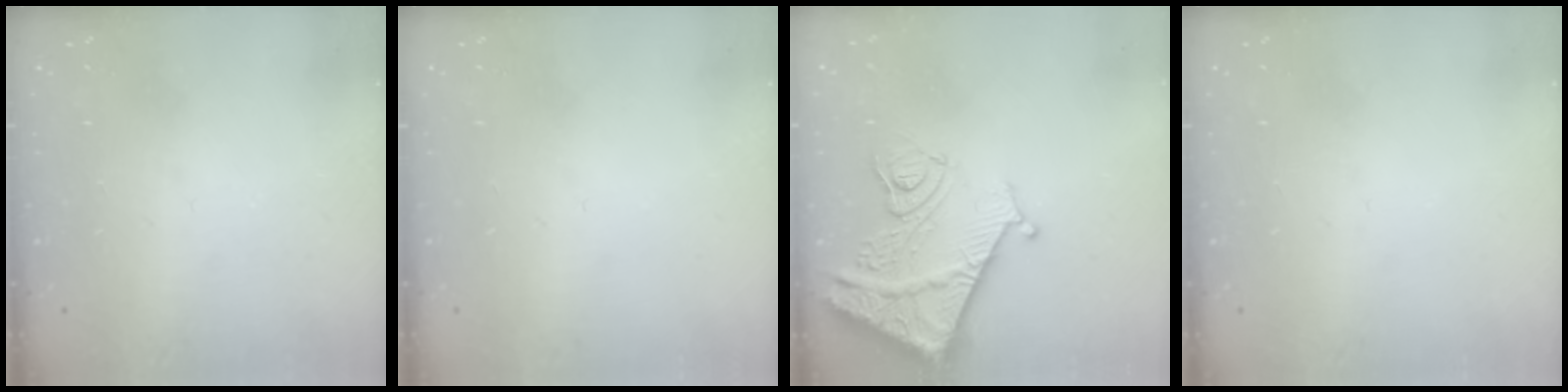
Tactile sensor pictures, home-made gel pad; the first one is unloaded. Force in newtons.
{"total": 0.0}
{"total": 13.8, "press": 13.8, "slide": 1.4}
{"total": 0.0}